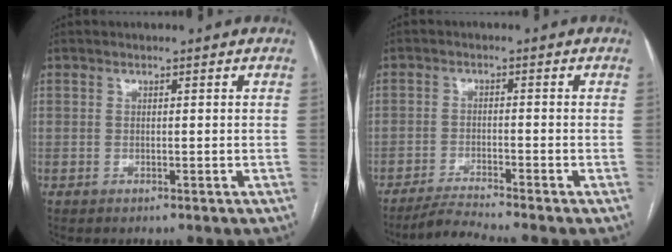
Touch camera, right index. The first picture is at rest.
{"total": 4.5, "force": [-4.0, -1.8, 1.0], "torque": [-0.028, -0.023, -0.076]}